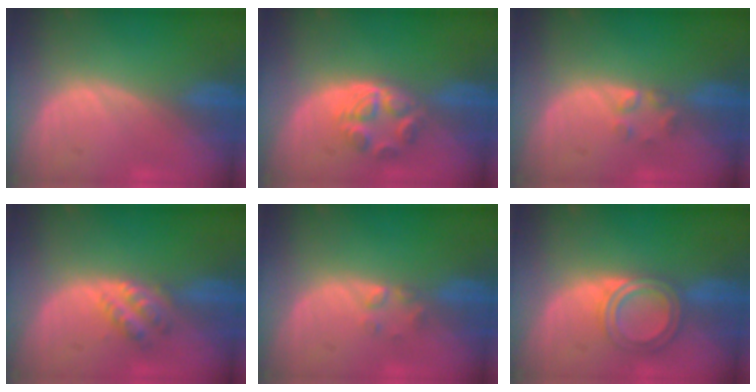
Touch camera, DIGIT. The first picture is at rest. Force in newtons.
{"total": 6.1, "press": 5.1, "slide": 3.3}
{"total": 2.0, "press": 2.0, "slide": 0.2}
{"total": 4.7, "press": 4.1, "slide": 2.2}
{"total": 1.7, "press": 1.7, "slide": 0.2}
{"total": 5.3, "press": 5.3, "slide": 0.1}